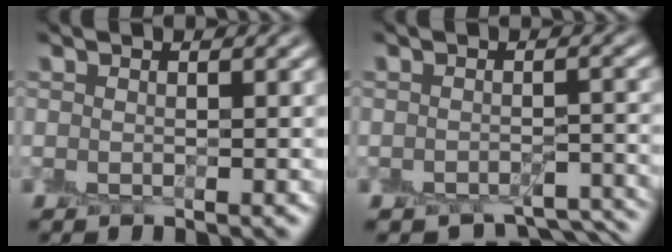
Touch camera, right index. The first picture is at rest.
{"total": 5.0, "force": [-4.1, 2.2, 1.8], "torque": [-0.019, -0.005, -0.040]}